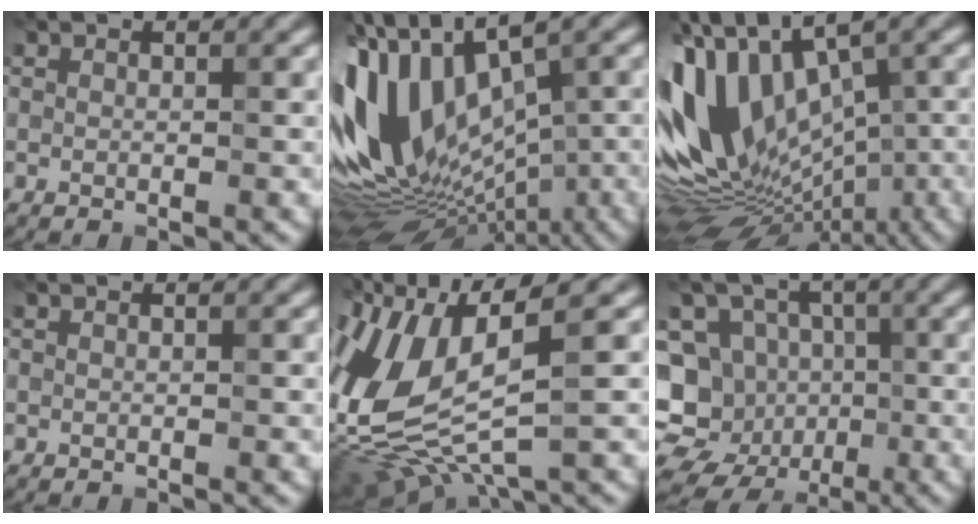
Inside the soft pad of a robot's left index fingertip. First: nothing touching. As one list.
[{"total": 14.7, "force": [-0.4, 7.7, 12.6], "torque": [-0.251, 0.010, 0.006]}, {"total": 13.9, "force": [-0.8, 8.2, 11.2], "torque": [-0.224, 0.009, -0.006]}, {"total": 0.0}, {"total": 12.4, "force": [-0.3, 5.2, 11.2], "torque": [-0.258, -0.001, -0.008]}, {"total": 13.4, "force": [-3.3, 12.2, 4.5], "torque": [-0.111, 0.011, -0.051]}]